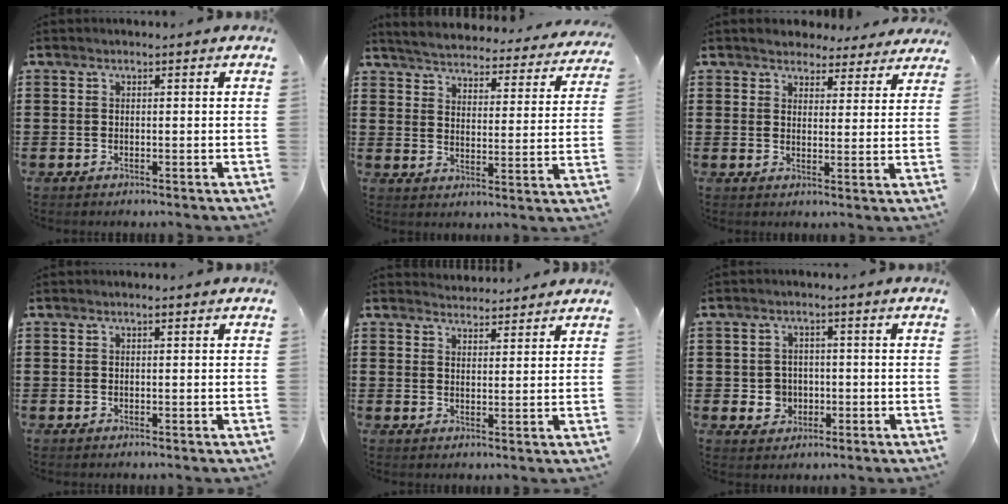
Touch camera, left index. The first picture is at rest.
{"total": 4.4, "force": [4.4, -0.2, 0.4], "torque": [-0.033, -0.038, 0.071]}
{"total": 3.7, "force": [3.6, 1.1, 0.1], "torque": [-0.018, -0.009, 0.065]}
{"total": 0.0}
{"total": 2.8, "force": [2.7, 0.2, -0.2], "torque": [-0.004, -0.008, 0.052]}
{"total": 3.4, "force": [-0.6, 3.2, 1.0], "torque": [-0.031, 0.005, -0.014]}